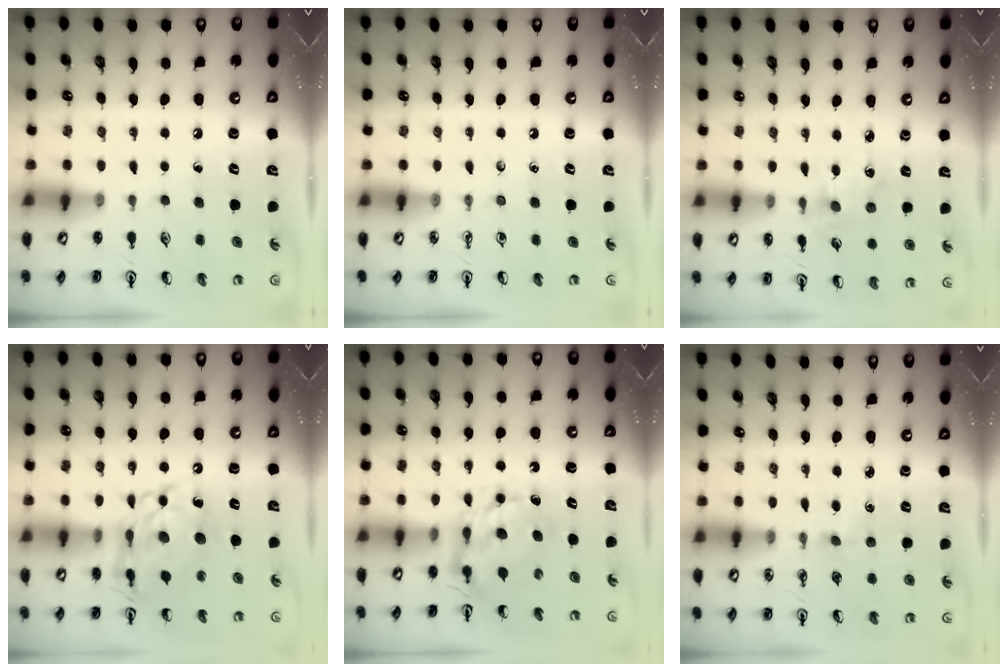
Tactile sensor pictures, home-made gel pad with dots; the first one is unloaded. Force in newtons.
{"total": 0.0}
{"total": 2.3, "press": 2.2, "slide": 0.4}
{"total": 11.7, "press": 11.6, "slide": 1.2}
{"total": 7.7, "press": 7.6, "slide": 0.6}
{"total": 1.8, "press": 1.8, "slide": 0.3}